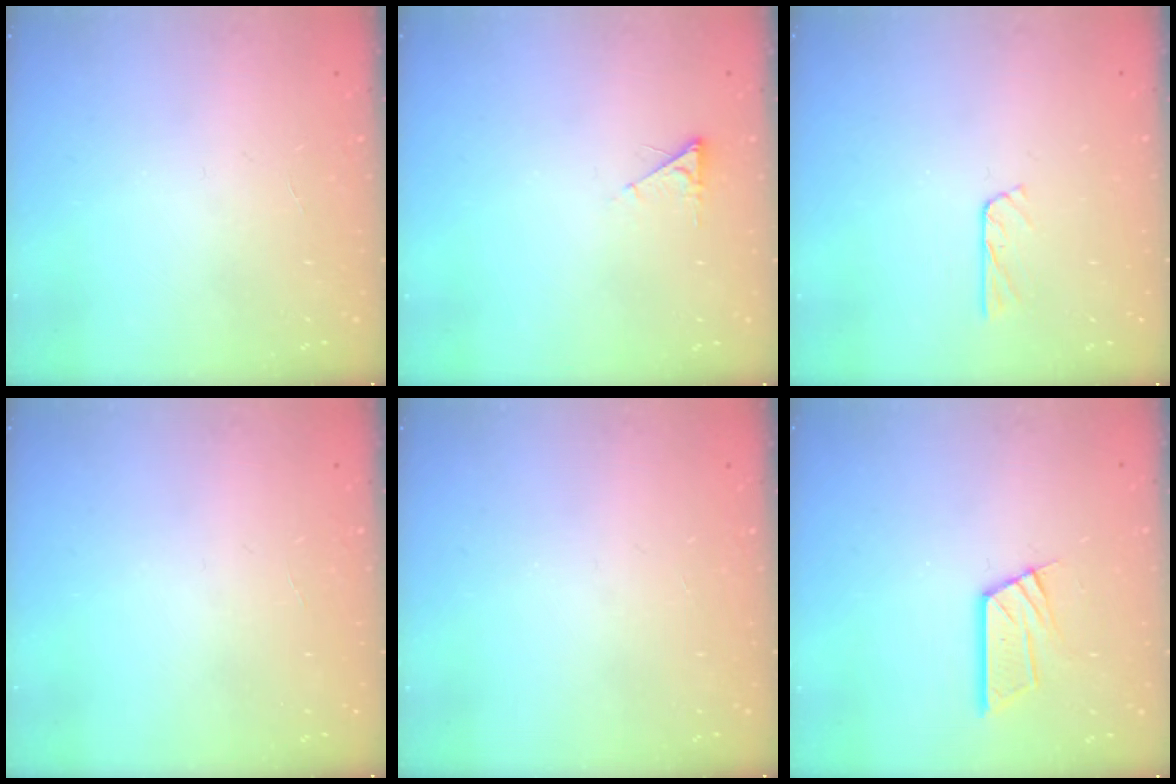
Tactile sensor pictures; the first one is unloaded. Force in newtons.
{"total": 2.6, "press": 2.6, "slide": 0.4}
{"total": 2.8, "press": 2.8, "slide": 0.3}
{"total": 0.0}
{"total": 0.0}
{"total": 10.5, "press": 10.4, "slide": 1.1}